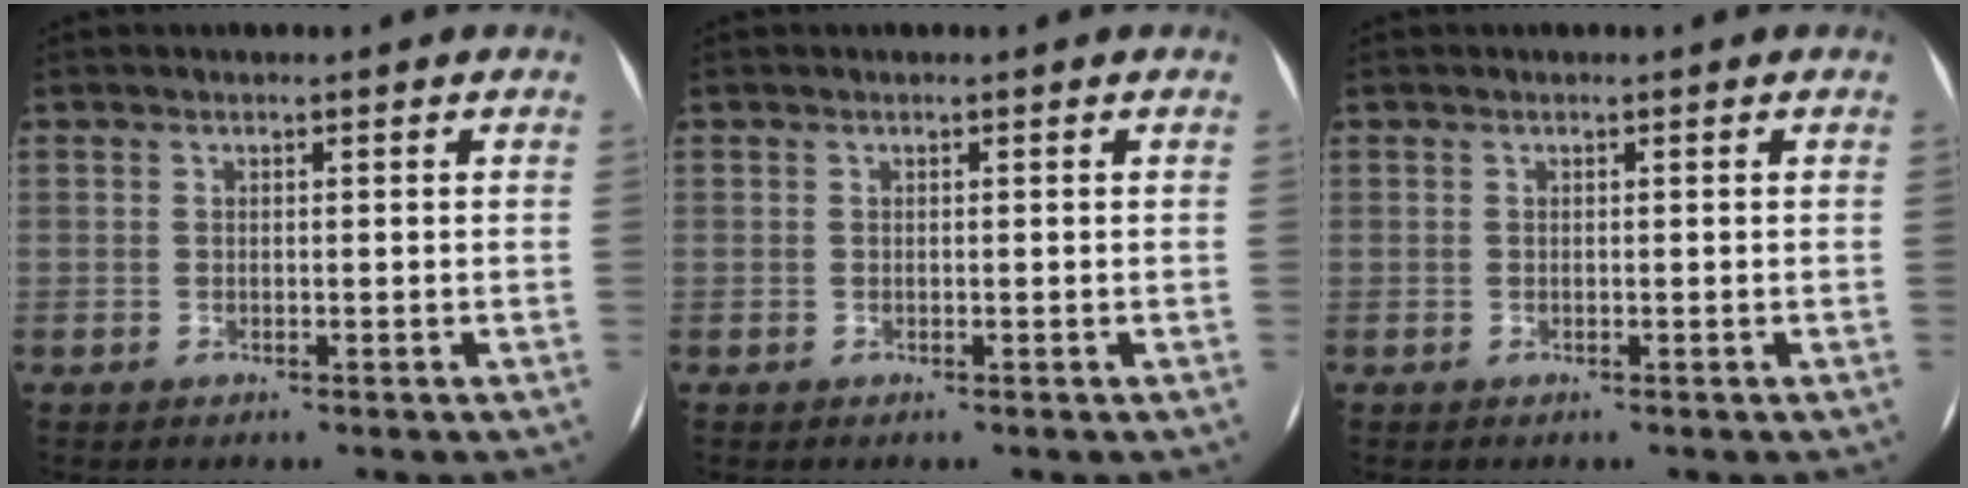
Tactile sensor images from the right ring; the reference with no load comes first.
{"total": 0.0}
{"total": 0.0}